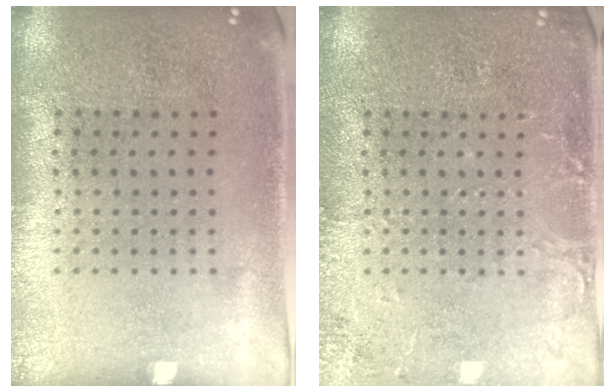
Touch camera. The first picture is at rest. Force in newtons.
{"total": 2.8, "press": 2.8, "slide": 0.4}